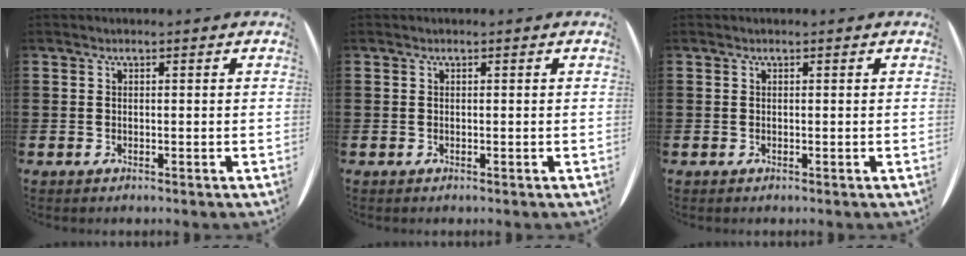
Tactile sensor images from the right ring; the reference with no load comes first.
{"total": 0.0}
{"total": 0.0}